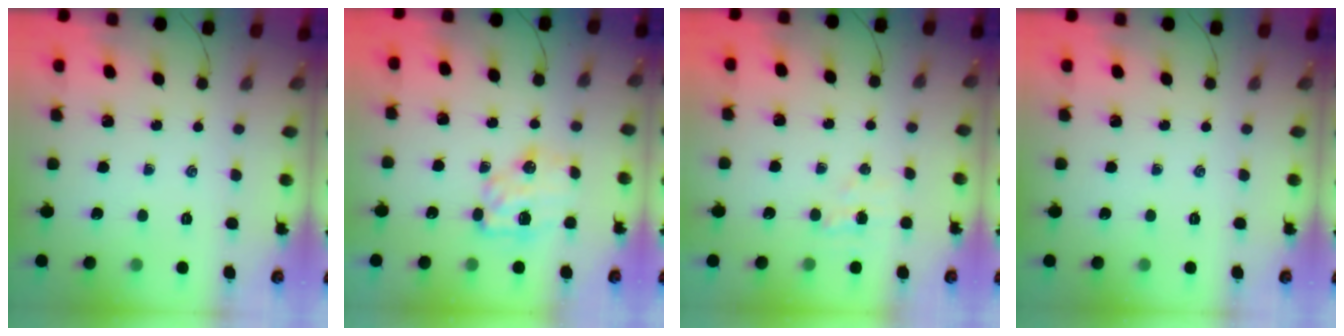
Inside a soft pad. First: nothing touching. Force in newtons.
{"total": 8.0, "press": 8.0, "slide": 1.0}
{"total": 3.4, "press": 3.3, "slide": 0.9}
{"total": 0.0}